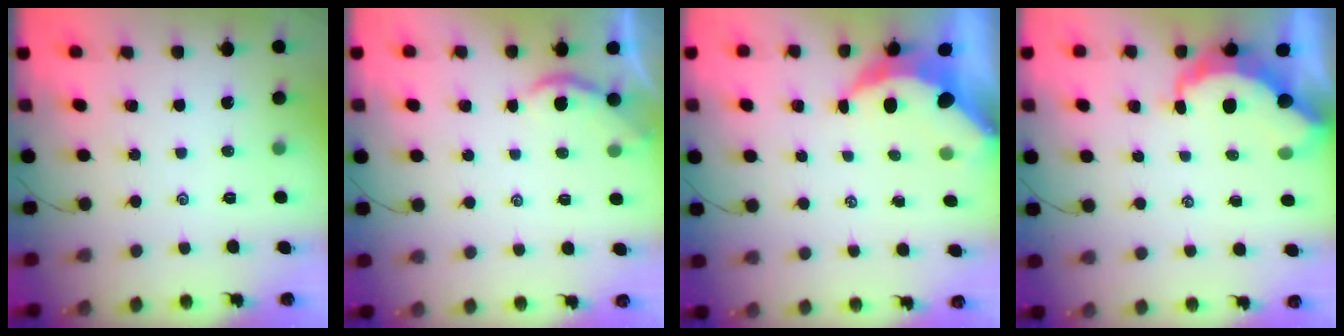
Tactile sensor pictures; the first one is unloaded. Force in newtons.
{"total": 1.7, "press": 1.7, "slide": 0.3}
{"total": 7.7, "press": 7.6, "slide": 1.2}
{"total": 7.8, "press": 7.7, "slide": 0.8}